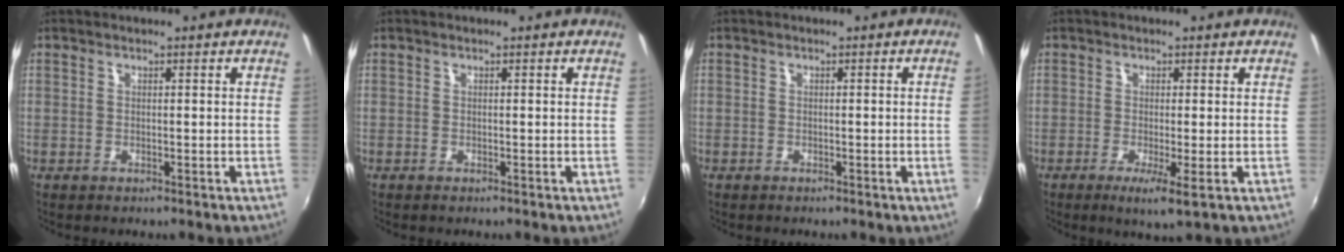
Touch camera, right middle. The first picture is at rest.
{"total": 0.0}
{"total": 0.8, "force": [-0.1, -0.5, 0.6], "torque": [-0.005, -0.004, -0.004]}
{"total": 3.7, "force": [-1.4, -0.1, 3.5], "torque": [-0.072, -0.013, -0.024]}